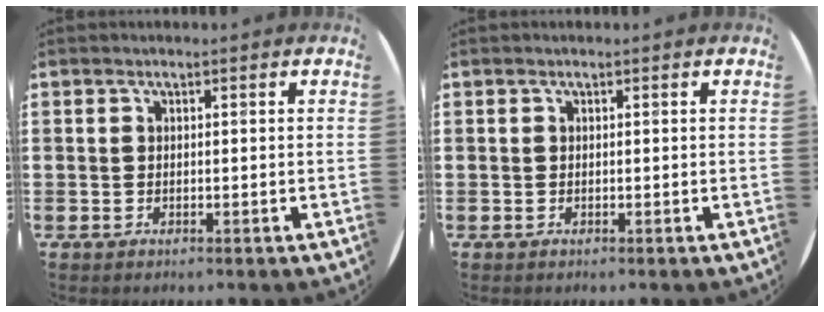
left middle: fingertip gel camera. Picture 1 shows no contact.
{"total": 0.0}